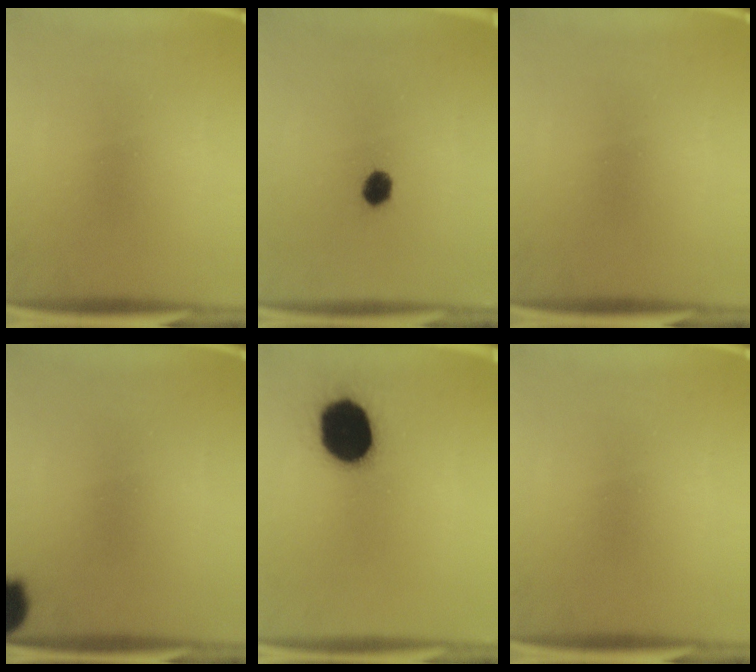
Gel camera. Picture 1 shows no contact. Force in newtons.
{"total": 3.4}
{"total": 0.0}
{"total": 9.7}
{"total": 19.4}
{"total": 0.0}